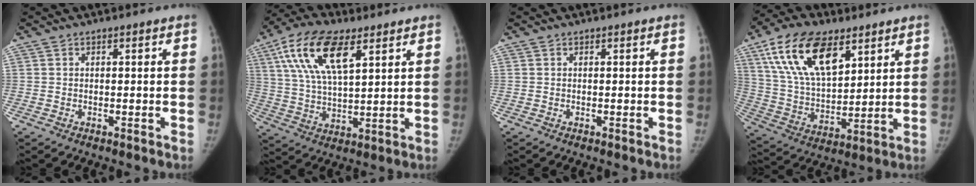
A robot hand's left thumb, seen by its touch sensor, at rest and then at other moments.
{"total": 16.0, "force": [7.3, 7.2, 12.3], "torque": [-0.220, -0.010, 0.135]}
{"total": 0.0}
{"total": 19.6, "force": [10.0, 9.9, 13.6], "torque": [-0.221, -0.033, 0.187]}